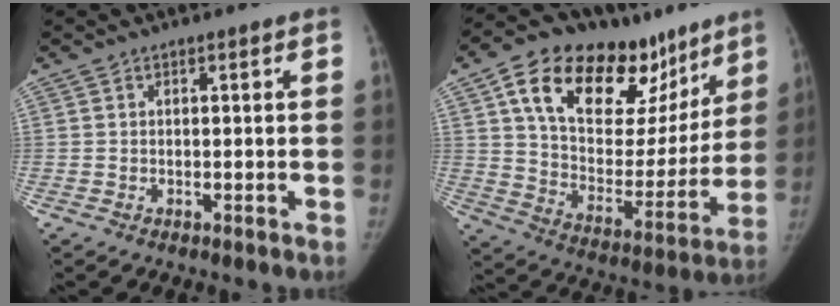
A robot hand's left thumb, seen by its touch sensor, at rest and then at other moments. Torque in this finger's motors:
{"motor_torque": [2.39, 1.40, 1.29, -1.48, 0.50]}